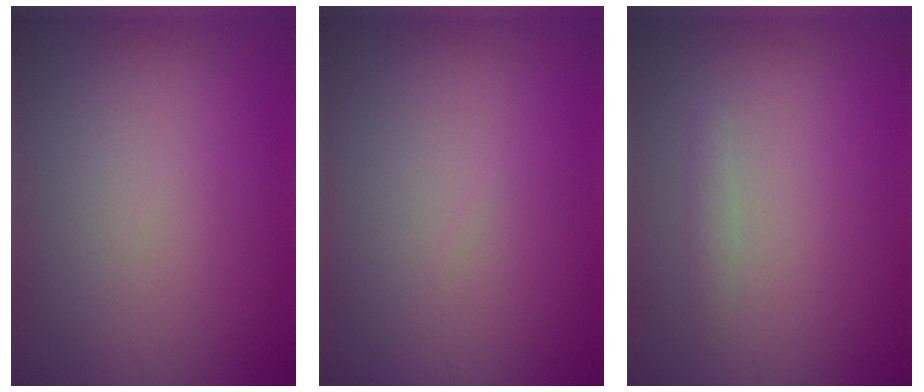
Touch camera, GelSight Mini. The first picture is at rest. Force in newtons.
{"total": 0.0}
{"total": 0.8, "press": 0.8, "slide": 0.0}